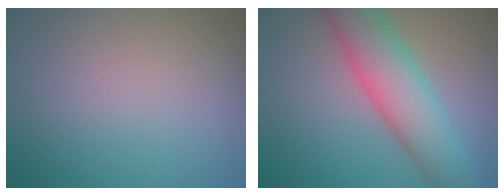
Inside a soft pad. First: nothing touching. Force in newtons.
{"total": 7.6, "press": 7.6, "slide": 0.2}